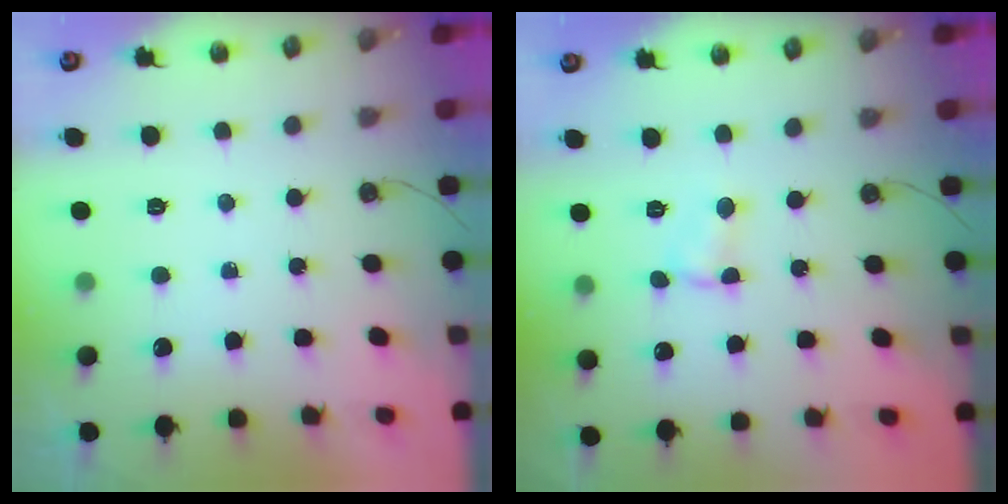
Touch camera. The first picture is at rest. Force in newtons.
{"total": 2.5, "press": 2.5, "slide": 0.4}